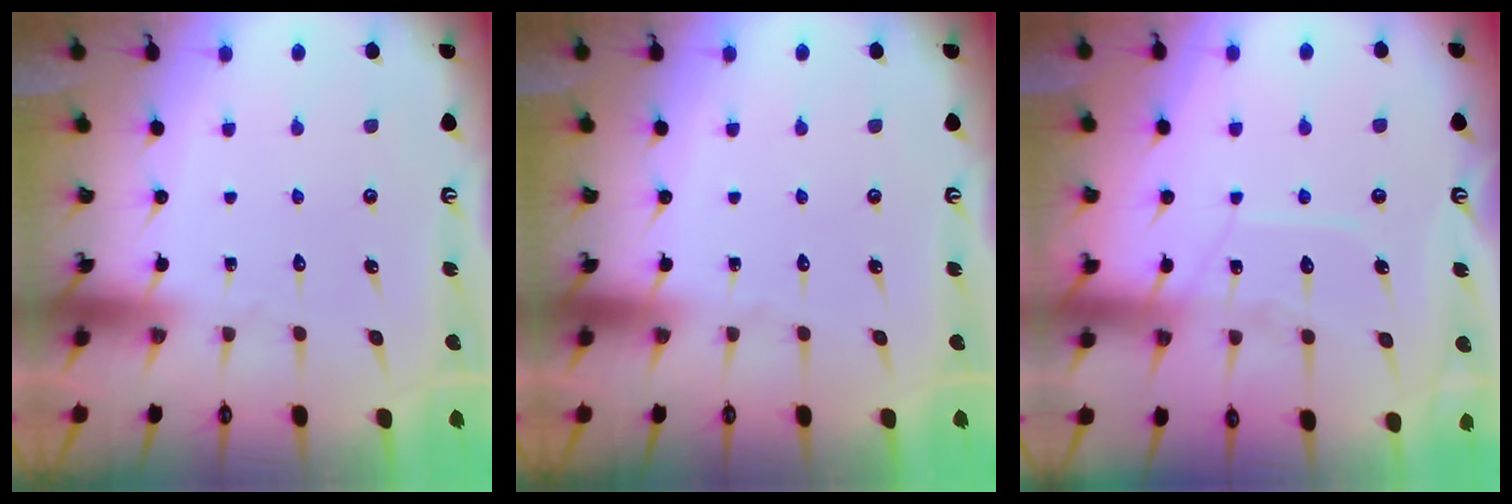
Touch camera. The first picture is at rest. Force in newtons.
{"total": 0.0}
{"total": 10.6, "press": 10.5, "slide": 1.0}